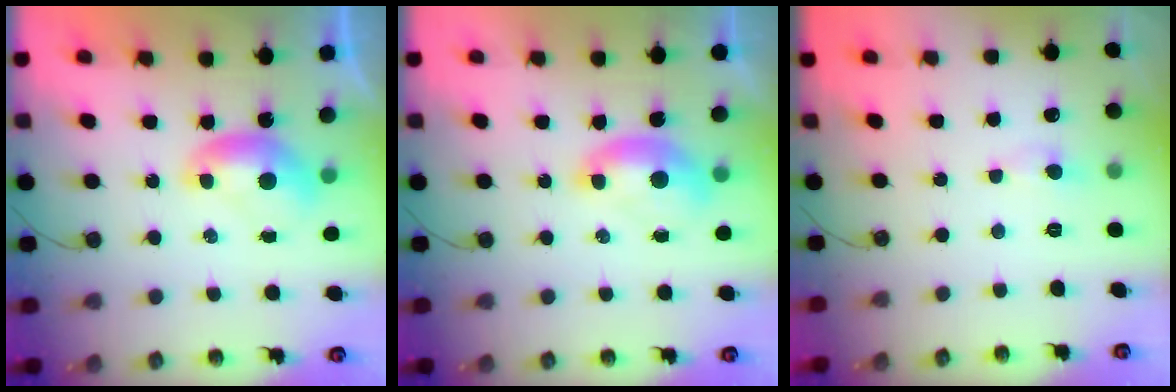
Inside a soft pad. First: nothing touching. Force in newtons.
{"total": 1.5, "press": 1.4, "slide": 0.6}
{"total": 0.5, "press": 0.4, "slide": 0.4}